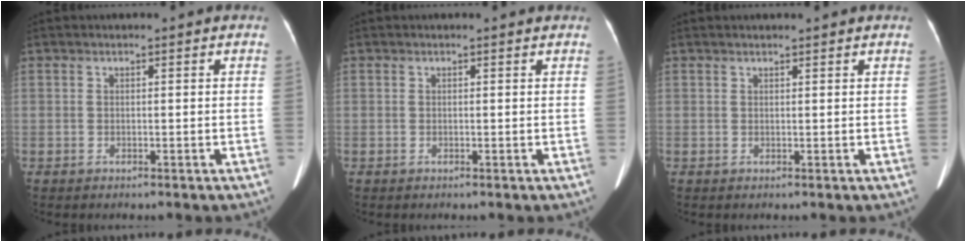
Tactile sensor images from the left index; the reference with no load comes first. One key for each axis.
{"total": 0.7, "fx": 0.7, "fy": 0.0, "fz": 0.0, "tx": -0.011, "ty": -0.006, "tz": 0.003}
{"total": 2.2, "fx": 2.0, "fy": 0.2, "fz": 1.0, "tx": -0.014, "ty": 0.017, "tz": 0.029}